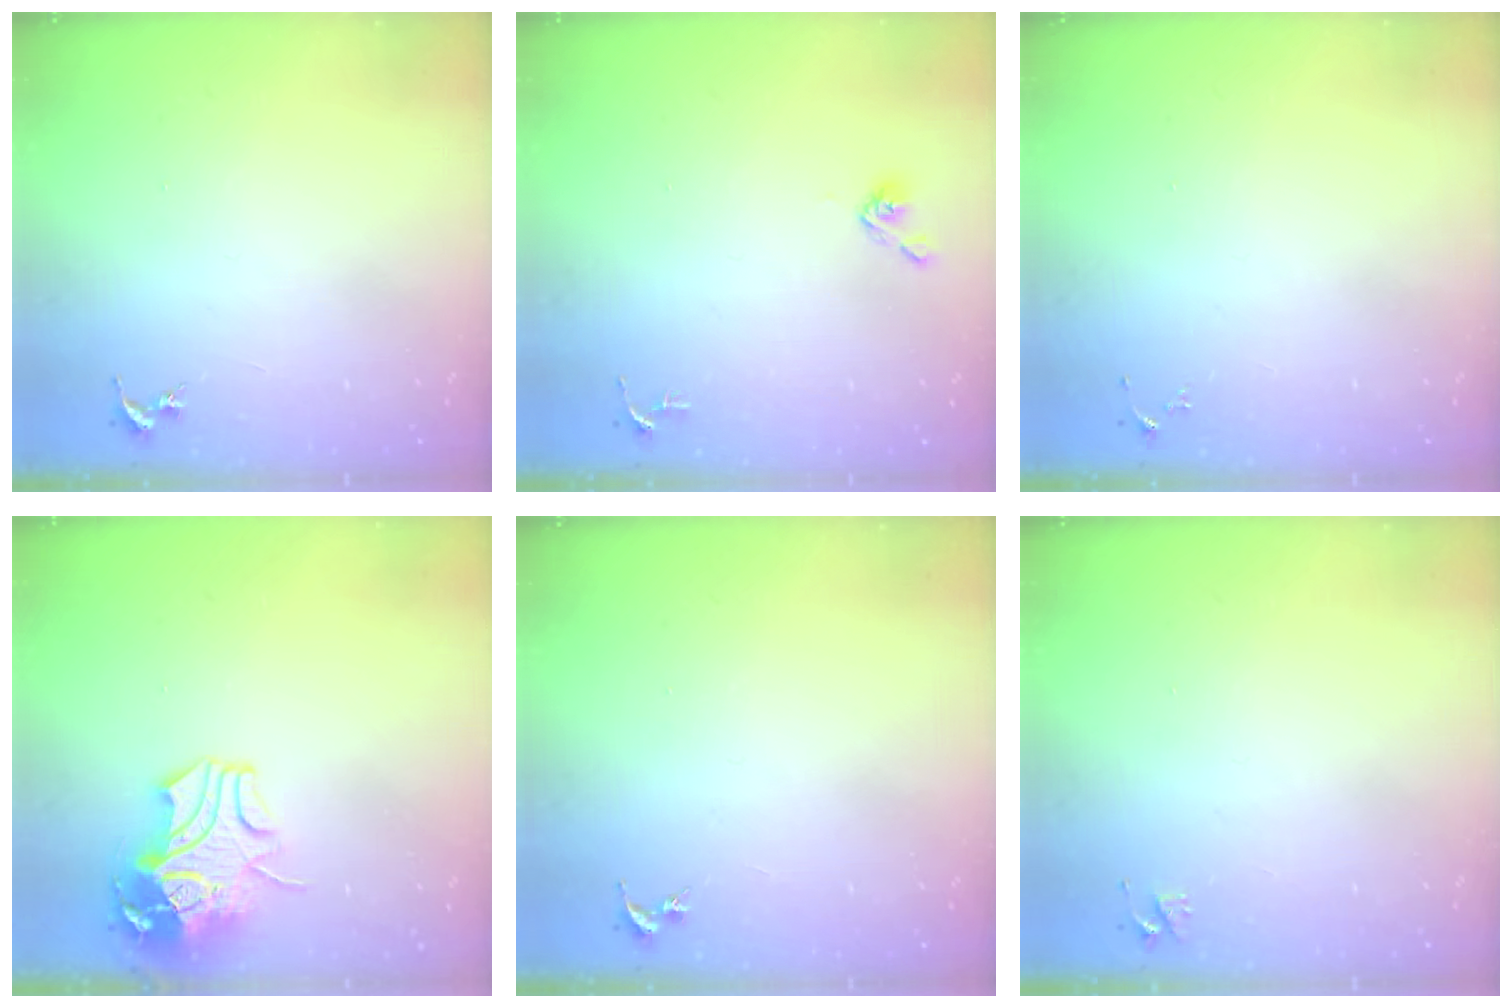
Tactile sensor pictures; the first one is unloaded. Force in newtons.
{"total": 3.9, "press": 3.9, "slide": 0.5}
{"total": 4.1, "press": 4.0, "slide": 0.5}
{"total": 11.6, "press": 11.5, "slide": 1.5}
{"total": 0.0}
{"total": 3.3, "press": 3.2, "slide": 0.4}